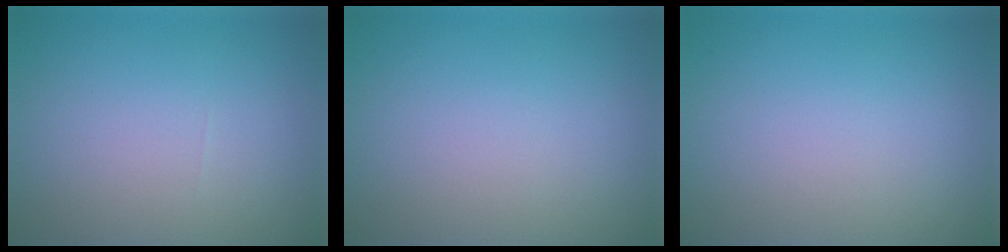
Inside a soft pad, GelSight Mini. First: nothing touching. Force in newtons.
{"total": 0.0}
{"total": 0.0}